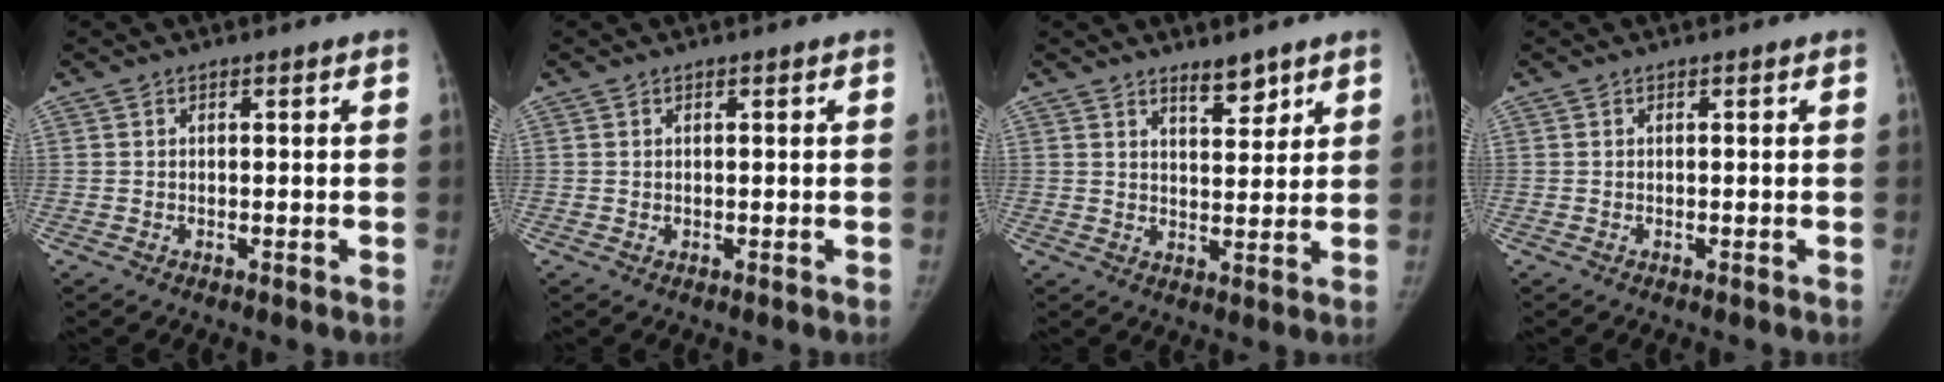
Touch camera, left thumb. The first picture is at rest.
{"total": 0.0}
{"total": 4.5, "force": [3.5, 1.6, 2.3], "torque": [-0.017, -0.028, 0.057]}
{"total": 0.0}